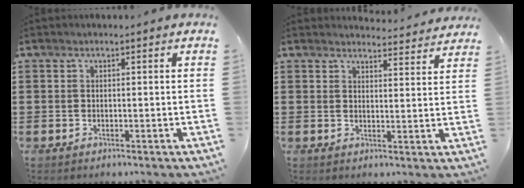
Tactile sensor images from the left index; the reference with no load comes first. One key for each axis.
{"total": 3.2, "fx": 3.2, "fy": 0.4, "fz": 0.1, "tx": -0.007, "ty": -0.021, "tz": 0.057}